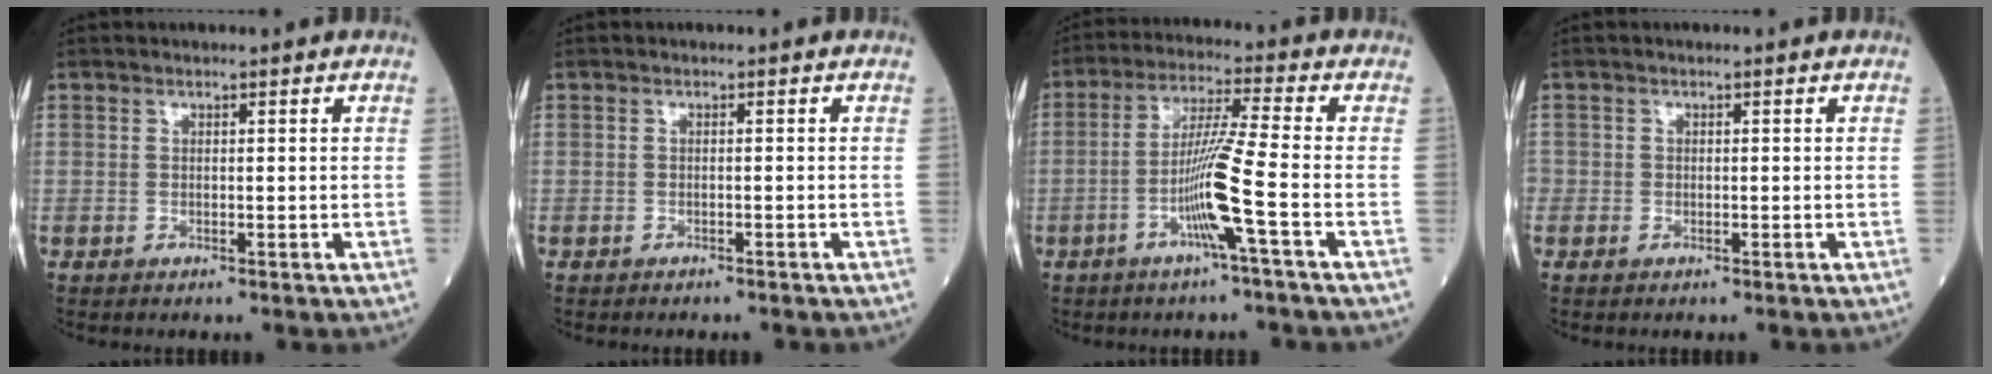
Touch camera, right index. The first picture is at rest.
{"total": 1.6, "force": [-1.4, 0.2, 0.6], "torque": [-0.013, -0.003, -0.017]}
{"total": 8.7, "force": [-3.2, -1.8, 7.9], "torque": [-0.156, -0.002, -0.063]}
{"total": 0.9, "force": [-0.5, 0.8, 0.1], "torque": [0.000, 0.005, -0.012]}